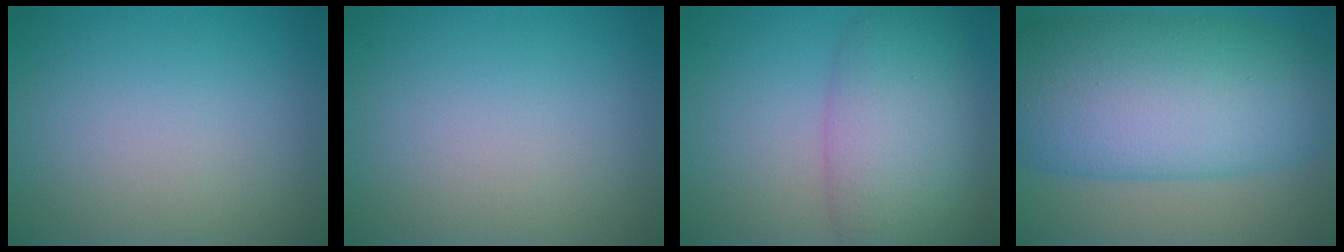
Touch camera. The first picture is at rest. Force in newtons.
{"total": 0.0}
{"total": 7.5, "press": 7.5, "slide": 0.4}
{"total": 13.7, "press": 13.7, "slide": 0.1}